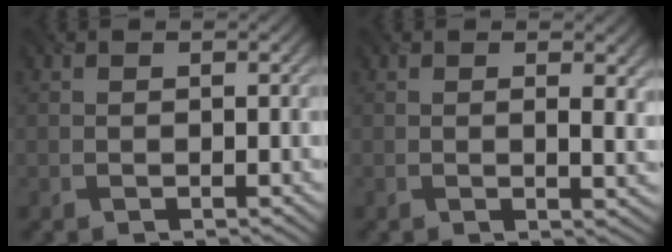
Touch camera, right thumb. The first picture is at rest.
{"total": 2.8, "force": [0.7, 0.9, 2.6], "torque": [-0.042, -0.005, 0.013]}